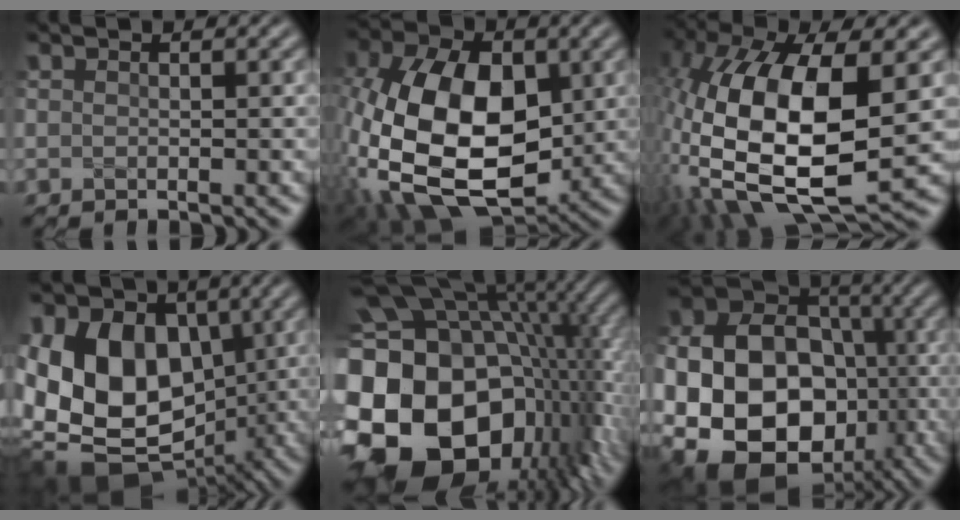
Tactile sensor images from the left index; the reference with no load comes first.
{"total": 14.8, "force": [-0.9, 9.6, 11.2], "torque": [-0.237, -0.005, -0.025]}
{"total": 15.2, "force": [-0.1, 6.8, 13.6], "torque": [-0.291, -0.010, 0.003]}
{"total": 19.1, "force": [-0.1, 14.8, 12.1], "torque": [-0.222, 0.021, -0.021]}
{"total": 19.8, "force": [-1.4, 14.3, 13.6], "torque": [-0.288, -0.014, -0.020]}
{"total": 19.9, "force": [-4.7, 16.0, 10.9], "torque": [-0.199, -0.031, -0.110]}